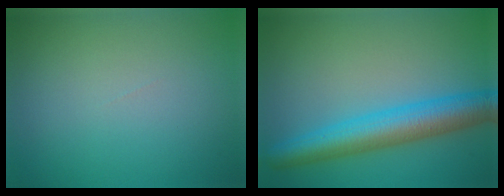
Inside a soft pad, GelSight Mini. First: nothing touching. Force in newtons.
{"total": 6.6, "press": 6.6, "slide": 0.2}